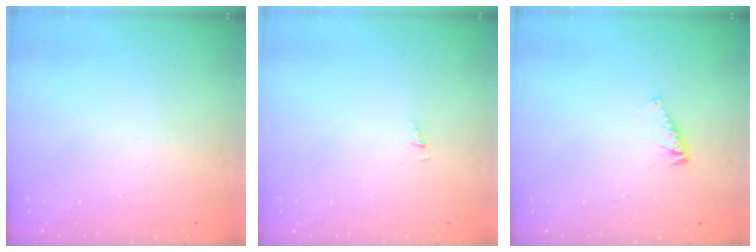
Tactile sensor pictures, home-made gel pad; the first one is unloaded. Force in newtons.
{"total": 0.7, "press": 0.7, "slide": 0.0}
{"total": 2.3, "press": 2.3, "slide": 0.2}